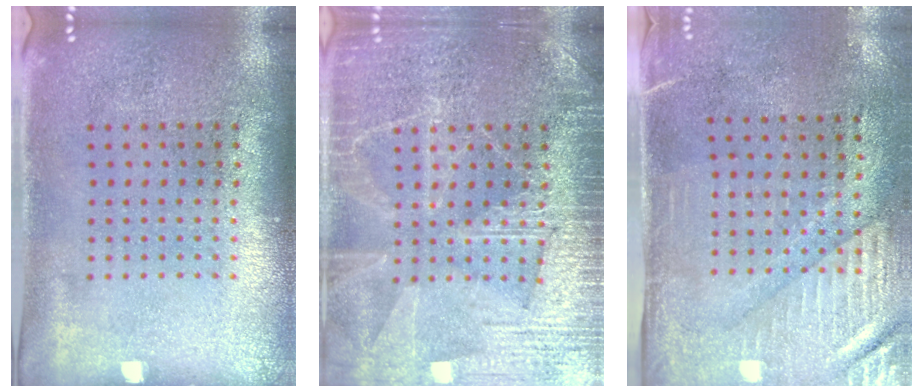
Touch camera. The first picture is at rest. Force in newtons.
{"total": 3.7, "press": 3.7, "slide": 0.5}
{"total": 3.0, "press": 2.6, "slide": 1.5}